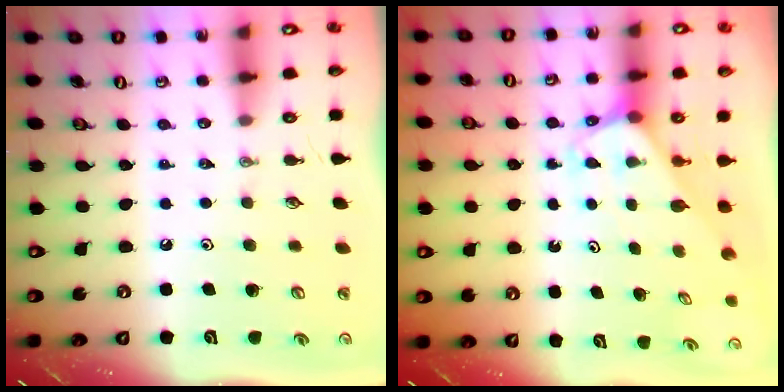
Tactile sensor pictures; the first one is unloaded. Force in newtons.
{"total": 2.5, "press": 2.5, "slide": 0.2}